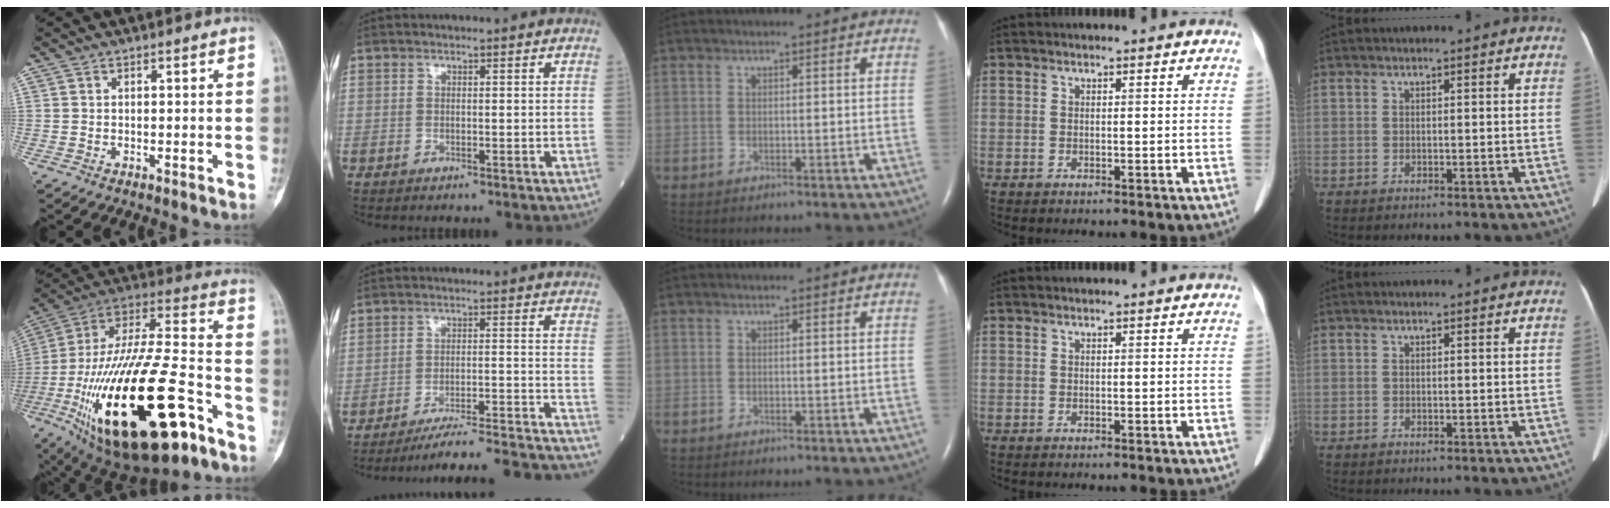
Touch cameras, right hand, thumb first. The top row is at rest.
{"thumb": {"total": 38.9, "force": [-15.8, 14.9, 32.3], "torque": [-0.621, 0.040, -0.252]}, "index": {"total": 21.0, "force": [-20.2, -1.6, 5.4], "torque": [-0.043, -0.014, -0.274]}}